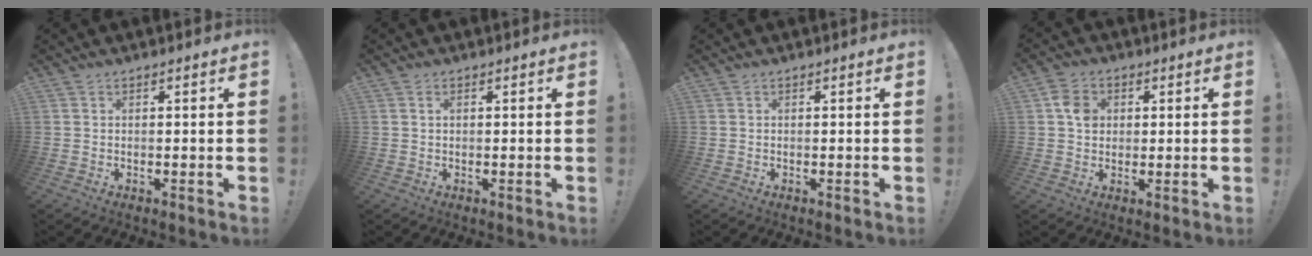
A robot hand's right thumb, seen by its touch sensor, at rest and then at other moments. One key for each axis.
{"total": 0.8, "fx": 0.4, "fy": 0.4, "fz": 0.6, "tx": -0.014, "ty": 0.002, "tz": 0.007}
{"total": 0.0}
{"total": 6.5, "fx": 1.3, "fy": 5.3, "fz": 3.6, "tx": -0.050, "ty": 0.008, "tz": 0.026}